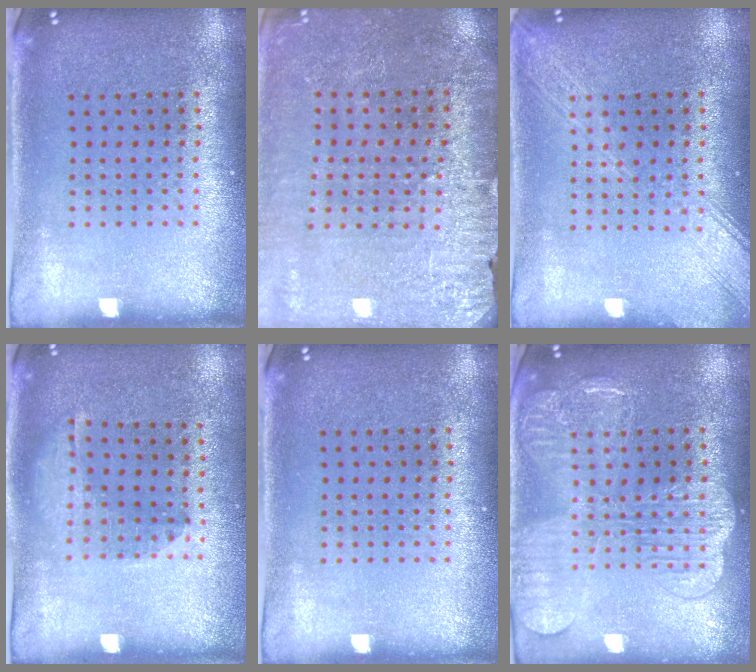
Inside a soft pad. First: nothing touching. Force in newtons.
{"total": 2.9, "press": 2.9, "slide": 0.3}
{"total": 3.6, "press": 3.6, "slide": 0.5}
{"total": 1.3, "press": 0.8, "slide": 1.0}
{"total": 0.0}
{"total": 3.1, "press": 3.1, "slide": 0.5}